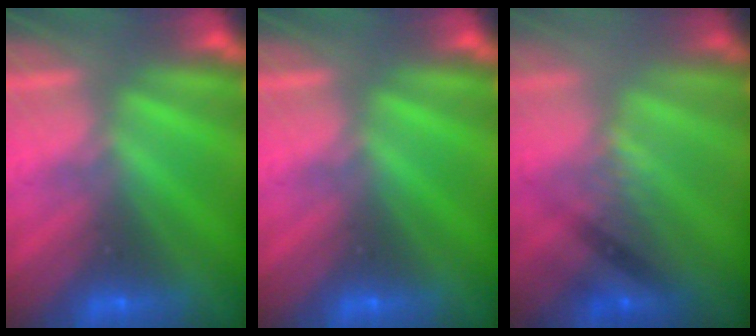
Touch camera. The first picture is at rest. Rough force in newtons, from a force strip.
{"total": 0.0}
{"total": 2.6}